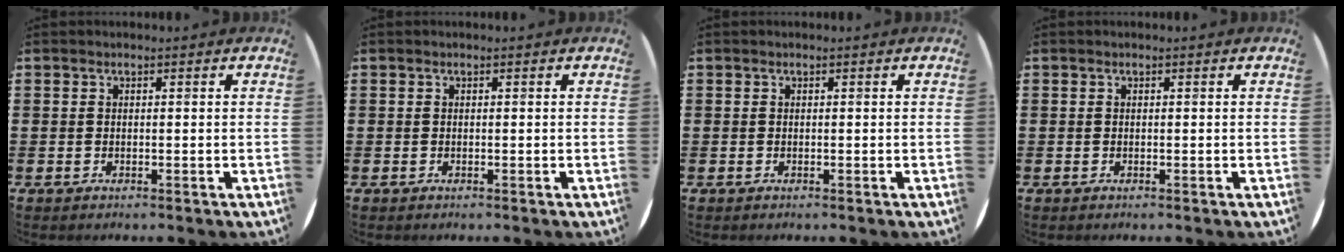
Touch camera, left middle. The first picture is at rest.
{"total": 0.0}
{"total": 0.0}
{"total": 0.0}